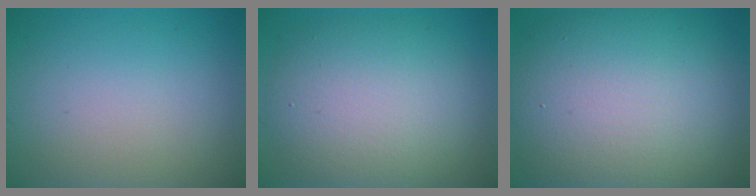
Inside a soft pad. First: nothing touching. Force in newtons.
{"total": 8.5, "press": 8.4, "slide": 1.1}
{"total": 13.7, "press": 13.7, "slide": 0.7}